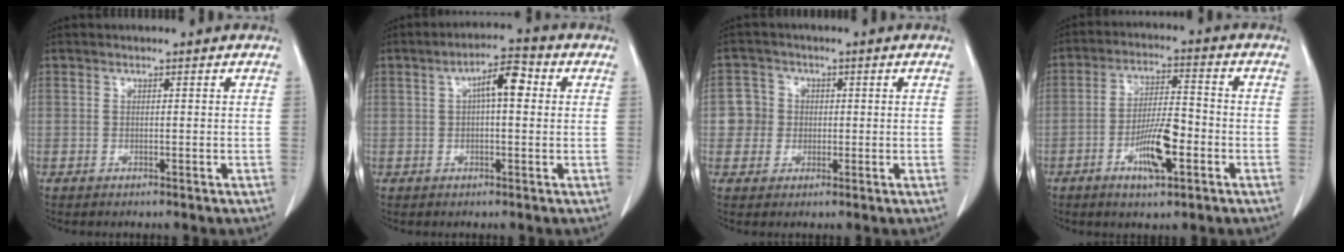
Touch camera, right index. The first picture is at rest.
{"total": 5.8, "force": [1.2, 1.7, 5.4], "torque": [-0.091, 0.023, 0.017]}
{"total": 4.1, "force": [0.1, 4.0, 0.3], "torque": [0.004, 0.014, 0.001]}
{"total": 8.7, "force": [-3.3, 2.1, 7.8], "torque": [-0.147, 0.002, -0.057]}